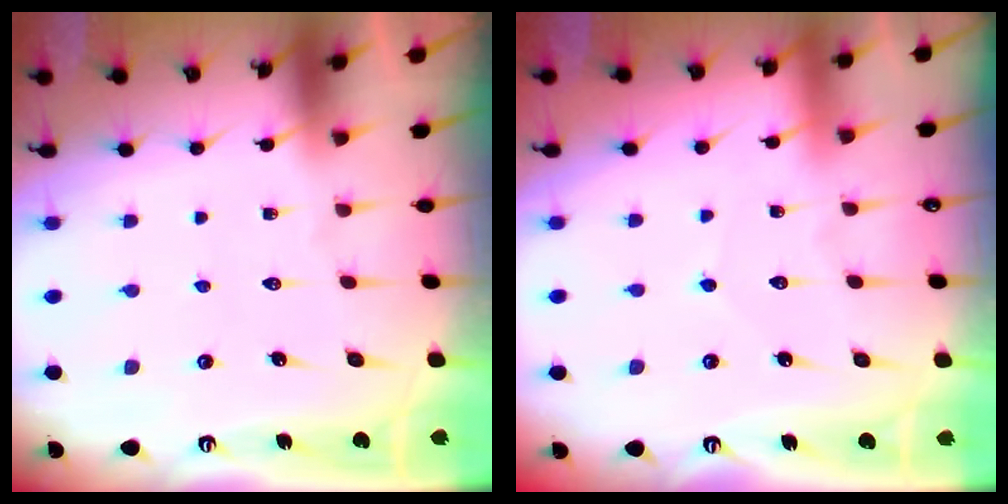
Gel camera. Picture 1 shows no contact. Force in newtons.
{"total": 2.8, "press": 2.7, "slide": 0.4}